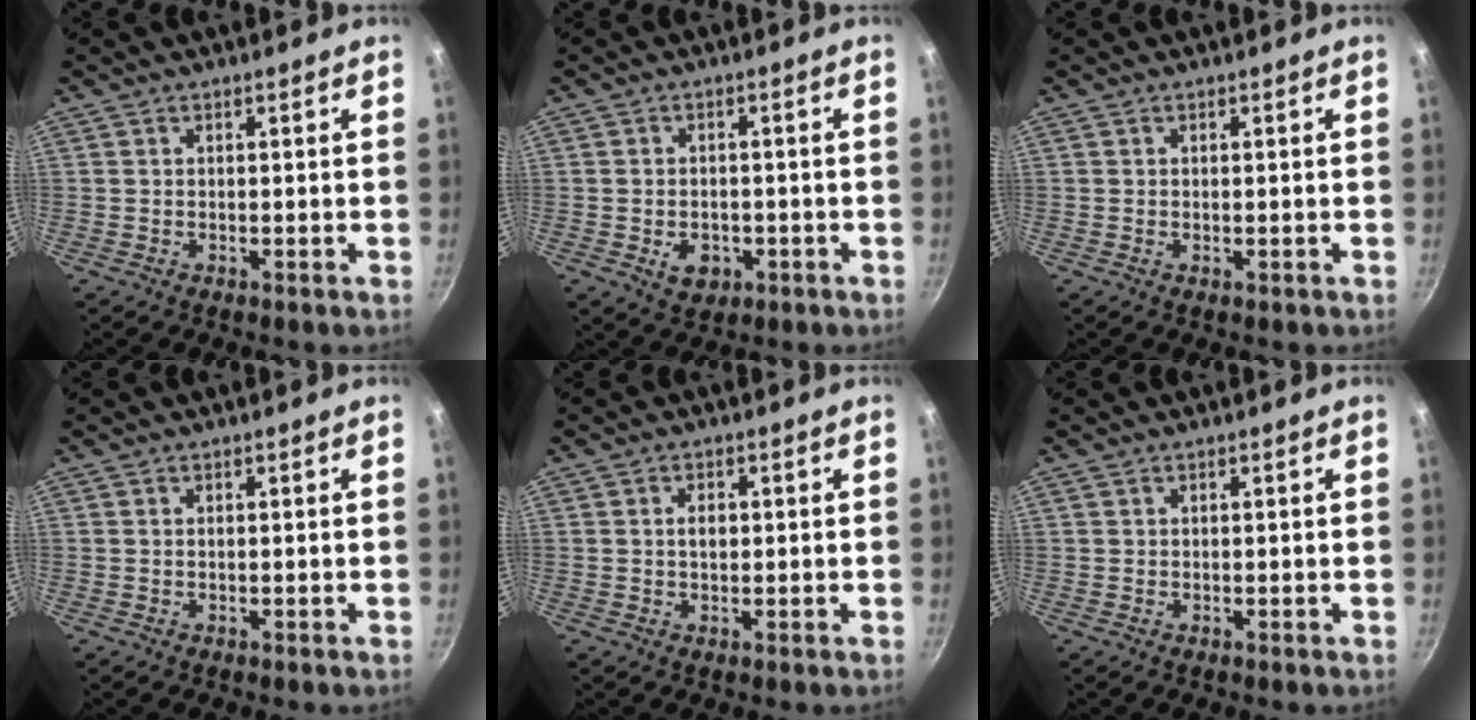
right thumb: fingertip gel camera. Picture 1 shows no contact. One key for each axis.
{"total": 5.0, "fx": -1.6, "fy": 3.7, "fz": 3.0, "tx": -0.034, "ty": 0.009, "tz": -0.015}
{"total": 0.0}
{"total": 0.0}
{"total": 2.4, "fx": 0.2, "fy": 1.6, "fz": 1.8, "tx": -0.022, "ty": 0.004, "tz": 0.003}
{"total": 0.0}